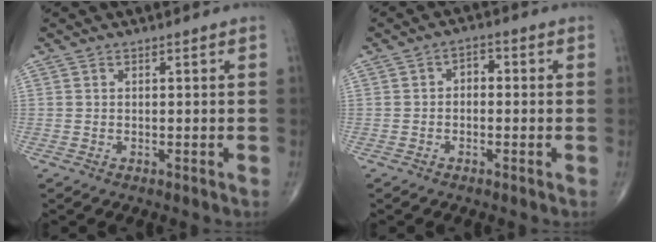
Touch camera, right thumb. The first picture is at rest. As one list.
[{"total": 3.1, "force": [-0.3, 2.2, 2.1], "torque": [-0.012, 0.014, -0.018]}]